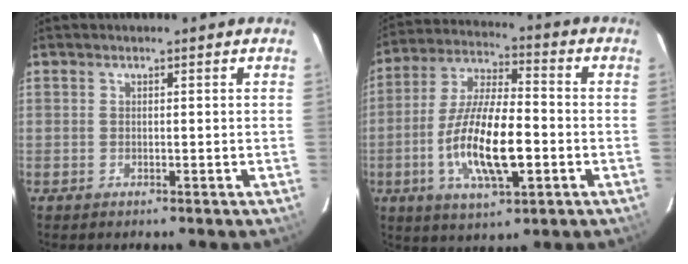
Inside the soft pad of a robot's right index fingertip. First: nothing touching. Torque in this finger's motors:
{"motor_torque": [1.75, -0.39, 1.05, 0.21]}